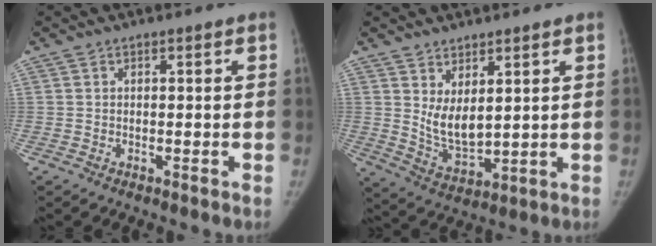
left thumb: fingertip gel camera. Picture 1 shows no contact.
{"total": 7.1, "force": [2.6, 3.4, 5.6], "torque": [-0.088, -0.038, 0.066]}